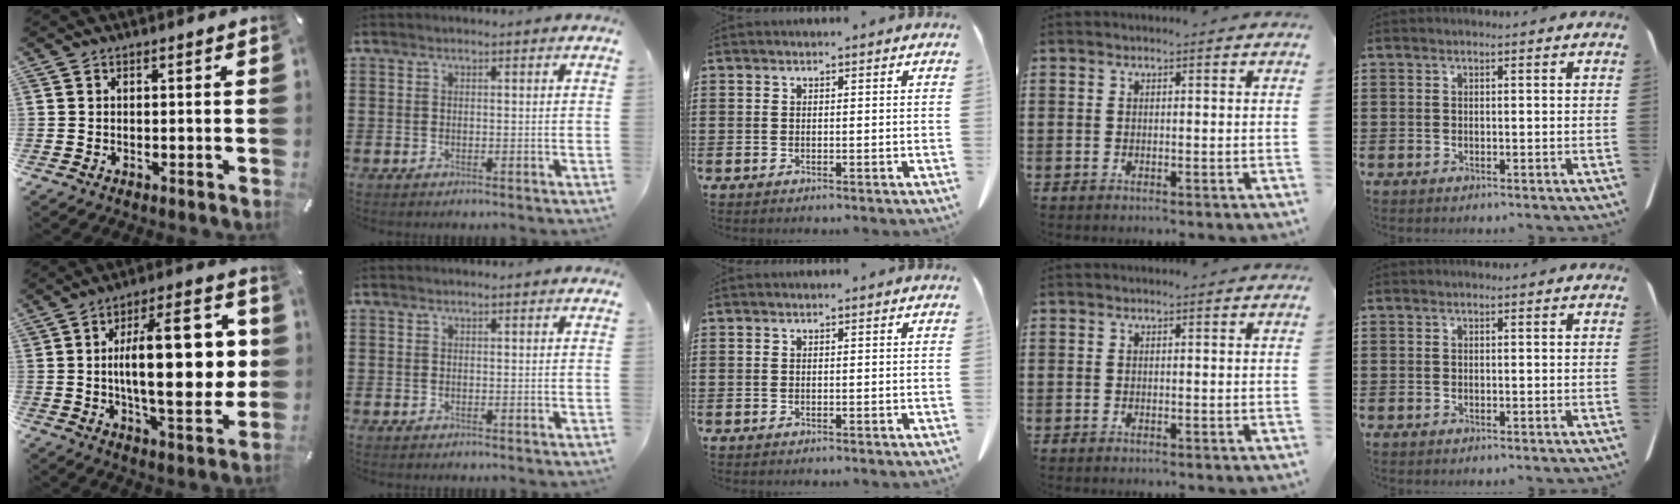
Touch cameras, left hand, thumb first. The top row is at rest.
{"thumb": {"total": 23.1, "force": [2.0, 9.4, 21.0], "torque": [-0.313, -0.001, 0.027]}}